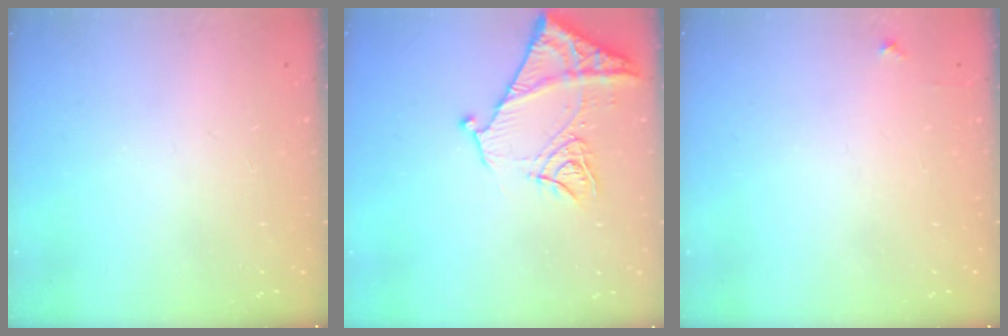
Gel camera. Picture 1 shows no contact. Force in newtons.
{"total": 11.9, "press": 11.8, "slide": 1.4}
{"total": 4.7, "press": 4.6, "slide": 0.5}